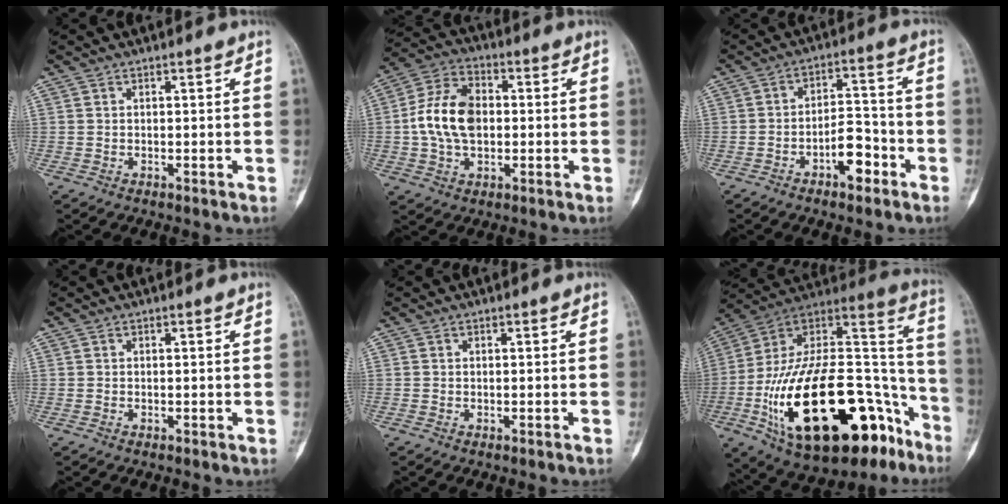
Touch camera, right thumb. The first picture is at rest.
{"total": 12.6, "force": [0.0, 8.3, 9.4], "torque": [-0.168, 0.022, -0.005]}
{"total": 7.4, "force": [-3.8, 3.6, 5.3], "torque": [-0.067, 0.040, -0.063]}
{"total": 0.0}
{"total": 0.0}
{"total": 40.1, "force": [-16.8, 18.7, 31.3], "torque": [-0.491, 0.063, -0.259]}